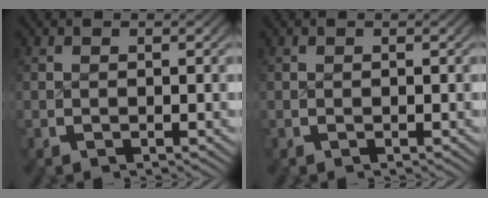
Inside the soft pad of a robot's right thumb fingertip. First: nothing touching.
{"total": 0.0}